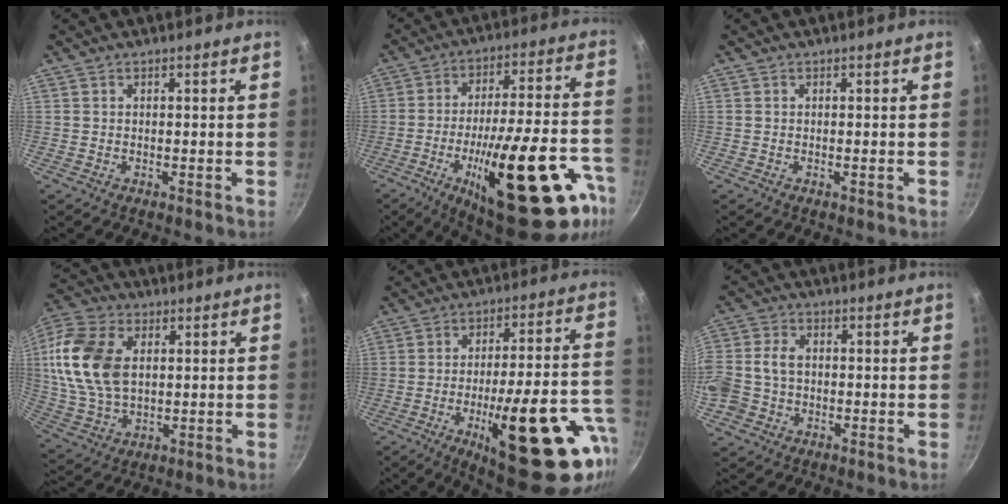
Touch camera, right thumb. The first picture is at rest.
{"total": 31.9, "force": [-13.8, 10.6, 26.7], "torque": [-0.334, 0.048, -0.199]}
{"total": 0.6, "force": [-0.2, 0.1, 0.6], "torque": [-0.008, 0.001, -0.003]}
{"total": 17.7, "force": [2.9, 11.6, 13.1], "torque": [-0.256, 0.005, 0.054]}
{"total": 26.1, "force": [-9.9, 8.0, 22.8], "torque": [-0.284, 0.025, -0.132]}
{"total": 9.1, "force": [-1.4, 7.1, 5.5], "torque": [-0.108, 0.027, -0.036]}